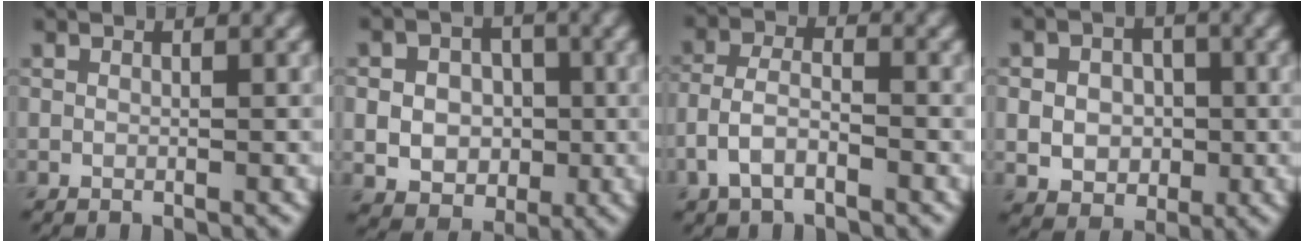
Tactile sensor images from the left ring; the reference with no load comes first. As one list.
[{"total": 6.4, "force": [0.0, 5.3, 3.6], "torque": [-0.053, 0.012, -0.013]}, {"total": 3.5, "force": [-1.9, 1.7, 2.5], "torque": [-0.050, 0.006, -0.044]}, {"total": 5.5, "force": [0.0, 4.5, 3.1], "torque": [-0.047, 0.006, -0.011]}]